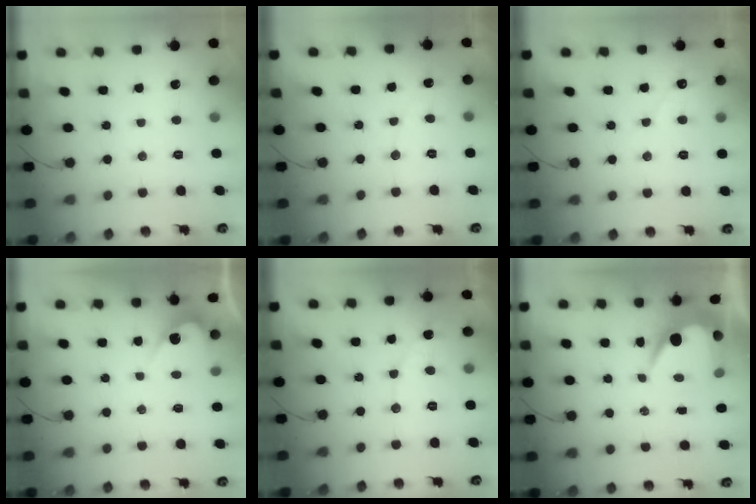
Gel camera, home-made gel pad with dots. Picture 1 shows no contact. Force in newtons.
{"total": 2.6, "press": 2.6, "slide": 0.2}
{"total": 2.9, "press": 2.9, "slide": 0.1}
{"total": 3.0, "press": 3.0, "slide": 0.3}
{"total": 5.3, "press": 5.3, "slide": 0.3}
{"total": 7.2, "press": 7.1, "slide": 0.5}